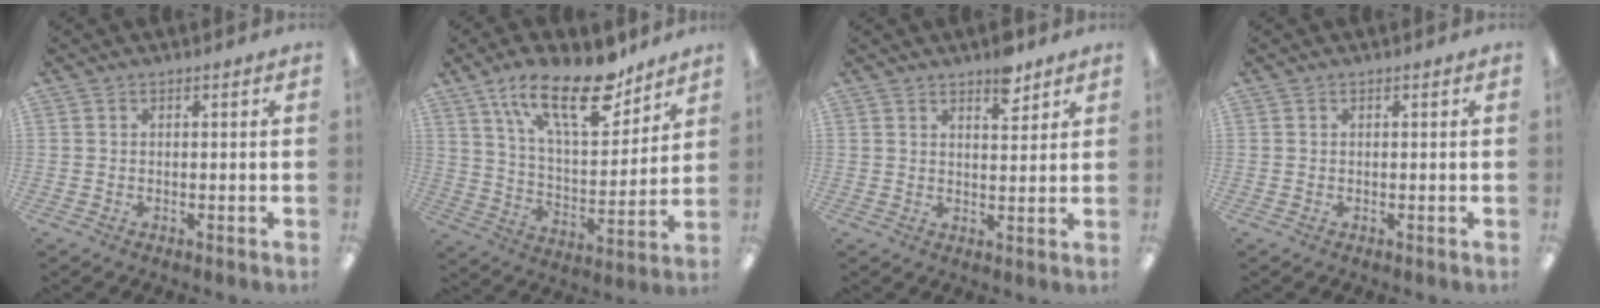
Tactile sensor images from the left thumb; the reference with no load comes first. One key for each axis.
{"total": 20.6, "fx": 13.2, "fy": 8.2, "fz": 13.5, "tx": -0.218, "ty": -0.066, "tz": 0.222}
{"total": 4.3, "fx": 2.9, "fy": 1.9, "fz": 2.6, "tx": -0.025, "ty": -0.011, "tz": 0.044}
{"total": 0.0}